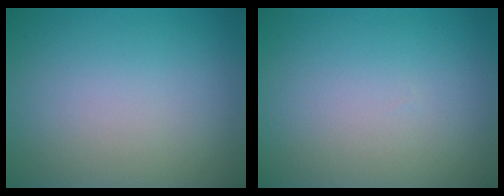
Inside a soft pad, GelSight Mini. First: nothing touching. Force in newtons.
{"total": 0.0}